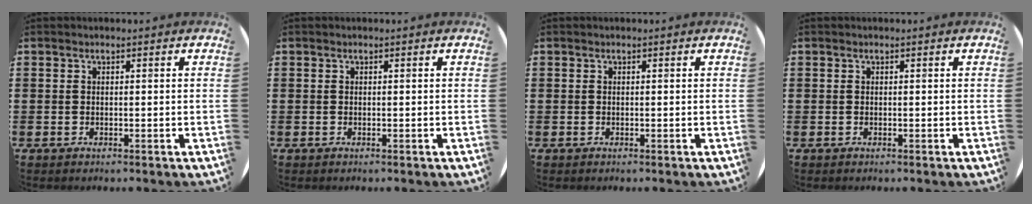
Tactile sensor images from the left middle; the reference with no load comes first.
{"total": 0.0}
{"total": 0.0}
{"total": 0.0}